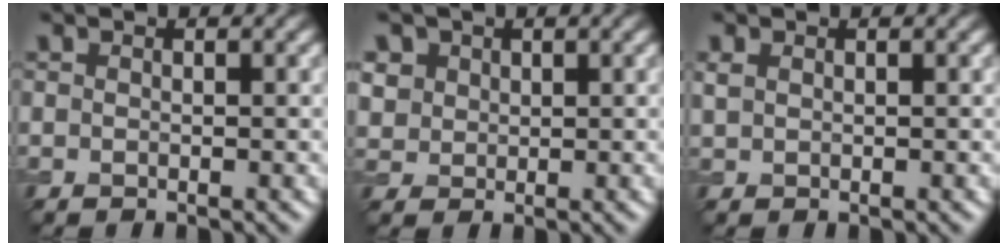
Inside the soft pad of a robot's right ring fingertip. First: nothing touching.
{"total": 3.0, "force": [1.3, 2.6, 1.0], "torque": [-0.042, 0.004, 0.039]}
{"total": 0.8, "force": [0.4, 0.5, 0.4], "torque": [-0.014, -0.002, 0.010]}